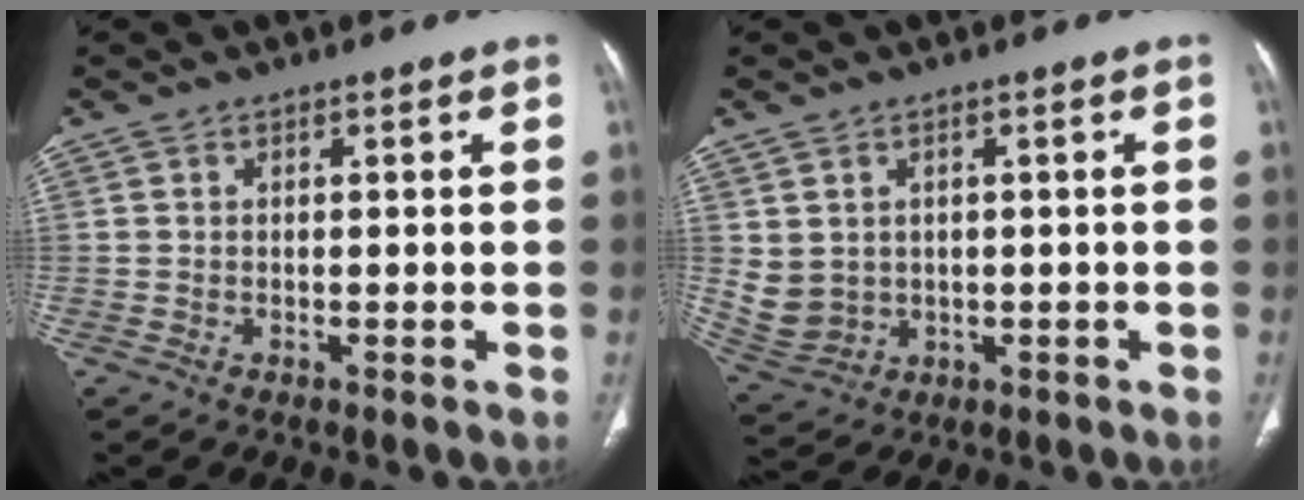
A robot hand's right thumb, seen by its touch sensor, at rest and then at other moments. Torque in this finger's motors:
{"motor_torque": [-0.34, 0.57, 0.46, 0.69, 0.15]}